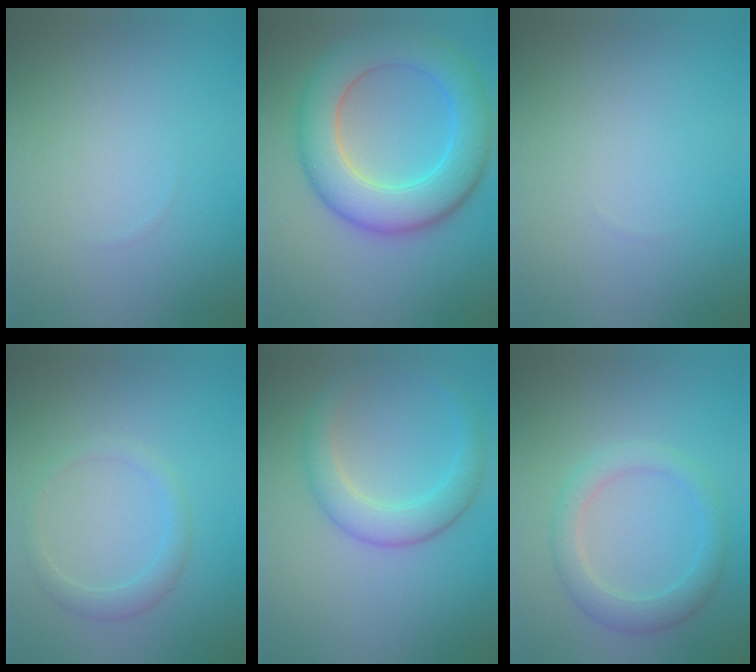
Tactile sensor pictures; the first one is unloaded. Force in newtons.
{"total": 8.1, "press": 8.1, "slide": 0.2}
{"total": 0.0}
{"total": 1.8, "press": 1.8, "slide": 0.1}
{"total": 3.7, "press": 3.7, "slide": 0.2}
{"total": 2.9, "press": 2.9, "slide": 0.2}